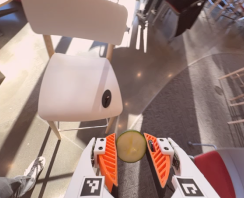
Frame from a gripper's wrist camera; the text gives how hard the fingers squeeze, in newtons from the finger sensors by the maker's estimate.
{"total": 9.7, "left": 9.7, "right": 9.6}